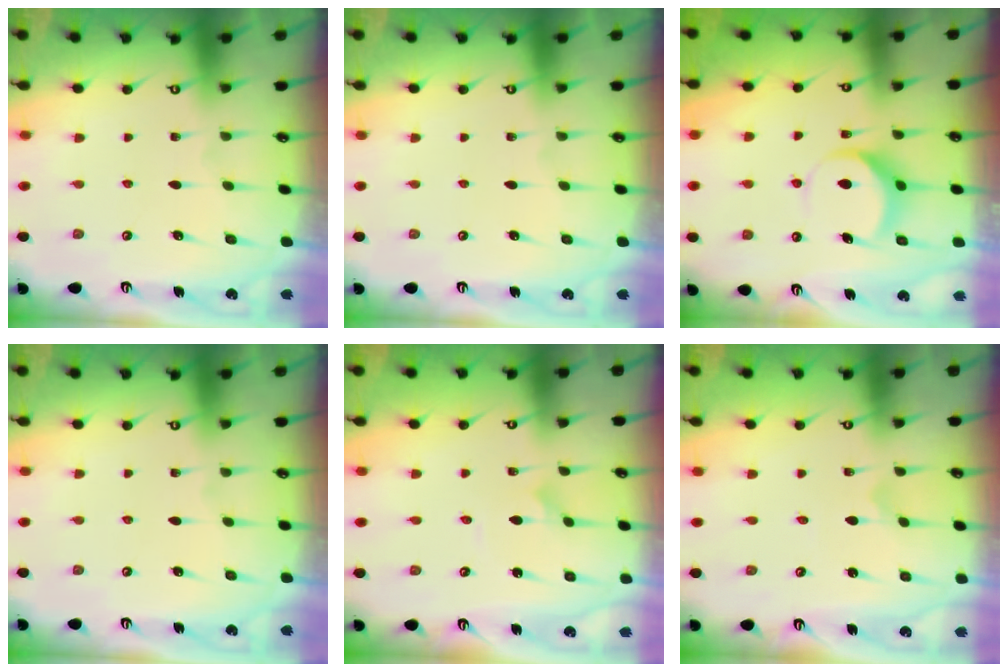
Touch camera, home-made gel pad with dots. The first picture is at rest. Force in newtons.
{"total": 0.0}
{"total": 7.1, "press": 7.1, "slide": 0.5}
{"total": 0.0}
{"total": 1.3, "press": 1.3, "slide": 0.0}
{"total": 0.0}